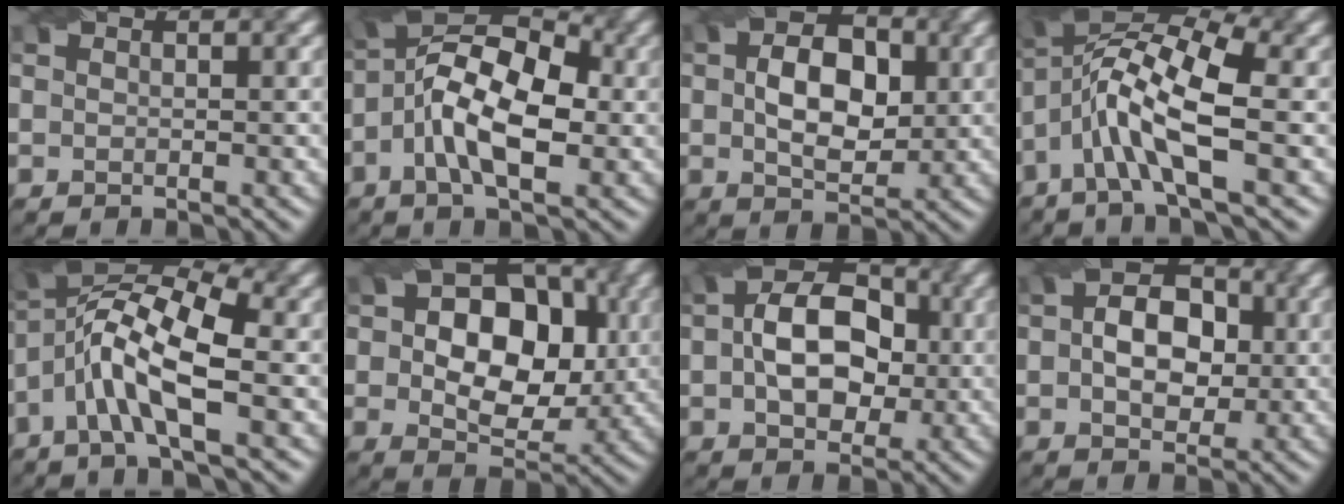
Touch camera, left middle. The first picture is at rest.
{"total": 9.5, "force": [-1.2, 4.2, 8.4], "torque": [-0.144, 0.029, -0.034]}
{"total": 6.7, "force": [0.7, 4.2, 5.2], "torque": [-0.084, 0.005, 0.008]}
{"total": 9.2, "force": [-1.4, 2.5, 8.7], "torque": [-0.177, 0.022, -0.040]}
{"total": 8.8, "force": [-1.6, 2.5, 8.2], "torque": [-0.166, 0.022, -0.046]}
{"total": 10.9, "force": [0.8, 7.5, 7.9], "torque": [-0.111, 0.003, 0.010]}
{"total": 8.7, "force": [0.3, 5.7, 6.5], "torque": [-0.112, 0.010, -0.001]}
{"total": 6.4, "force": [0.3, 4.3, 4.7], "torque": [-0.075, 0.008, -0.003]}